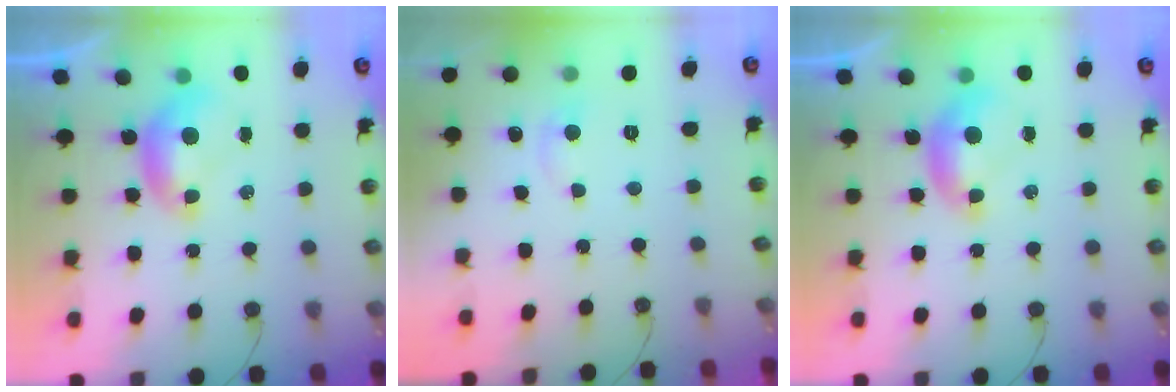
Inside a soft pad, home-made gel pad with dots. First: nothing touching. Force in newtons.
{"total": 2.0, "press": 1.7, "slide": 1.1}
{"total": 0.6, "press": 0.3, "slide": 0.5}